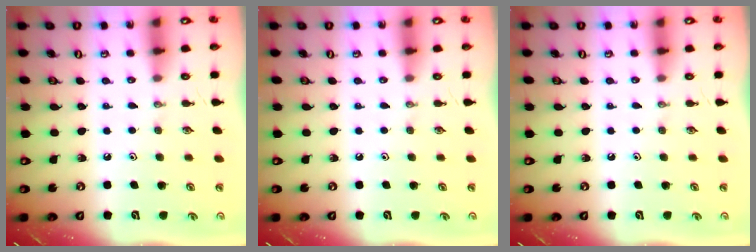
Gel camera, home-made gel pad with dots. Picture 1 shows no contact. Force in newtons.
{"total": 0.0}
{"total": 0.0}